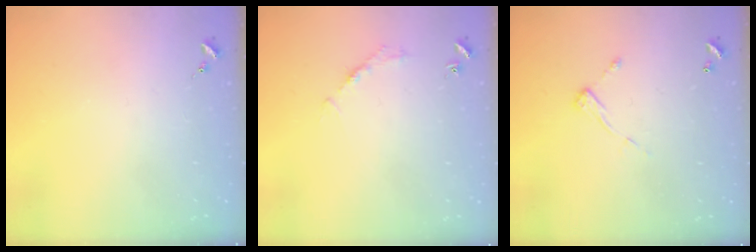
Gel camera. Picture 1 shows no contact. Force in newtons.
{"total": 2.7, "press": 2.7, "slide": 0.4}
{"total": 7.3, "press": 7.3, "slide": 0.4}